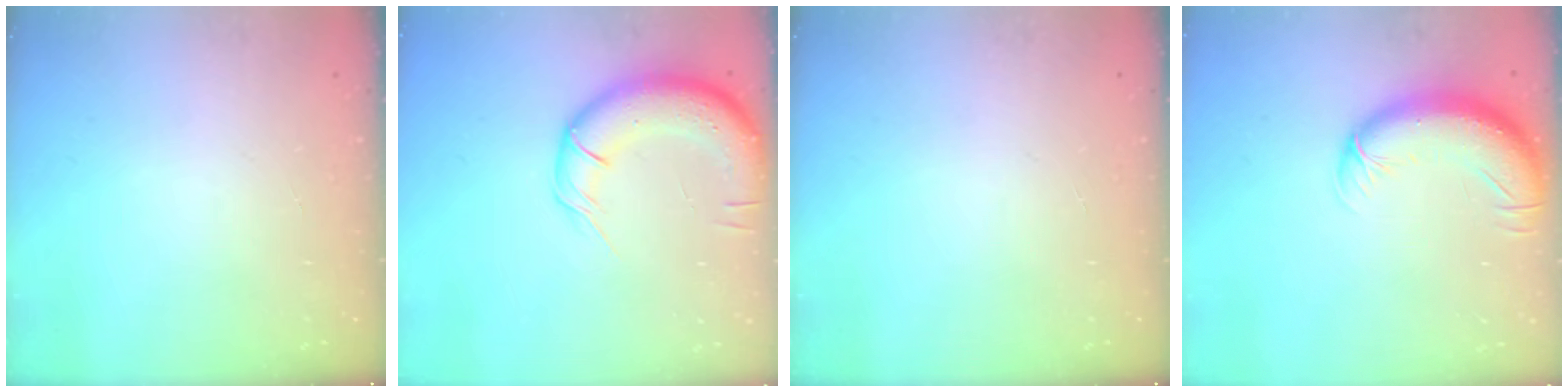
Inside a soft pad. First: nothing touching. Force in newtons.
{"total": 14.6, "press": 14.1, "slide": 3.5}
{"total": 0.0}
{"total": 11.3, "press": 11.0, "slide": 2.9}